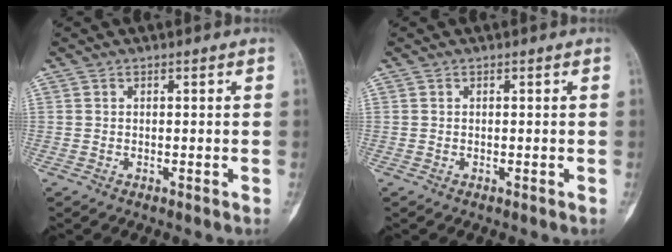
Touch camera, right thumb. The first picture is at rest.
{"total": 0.0}